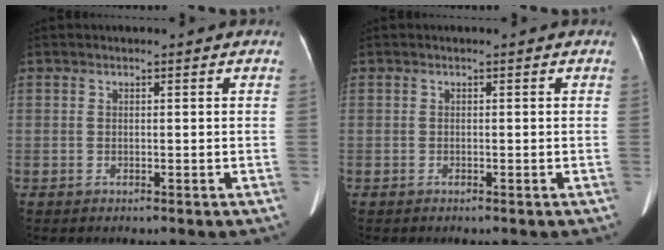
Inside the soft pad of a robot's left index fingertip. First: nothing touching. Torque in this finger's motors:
{"motor_torque": [-0.01, 0.01, 0.00, 0.00]}